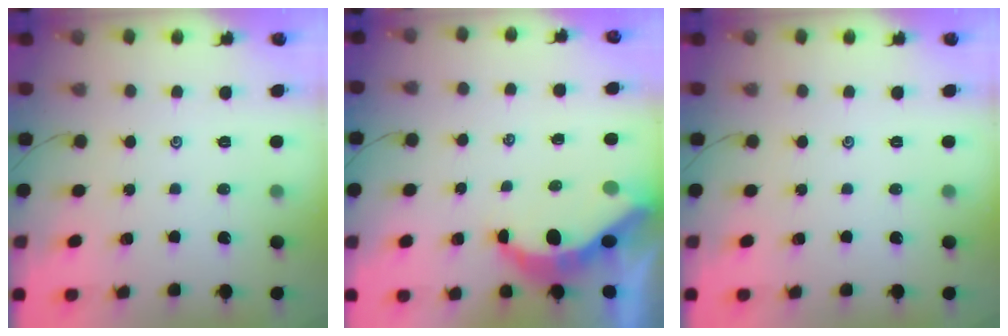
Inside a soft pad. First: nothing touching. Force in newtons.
{"total": 6.6, "press": 6.6, "slide": 0.8}
{"total": 0.0}